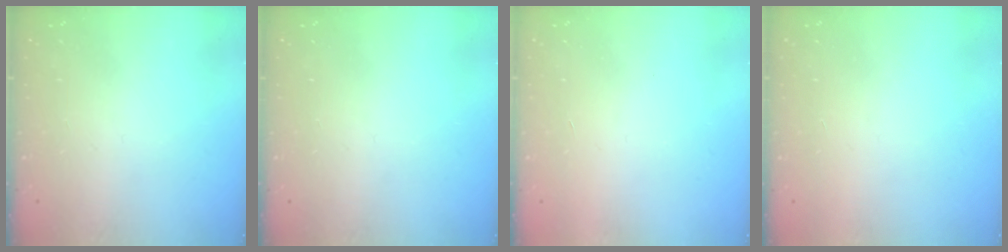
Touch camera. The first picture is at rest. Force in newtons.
{"total": 0.0}
{"total": 1.7, "press": 1.7, "slide": 0.1}
{"total": 1.6, "press": 1.6, "slide": 0.1}